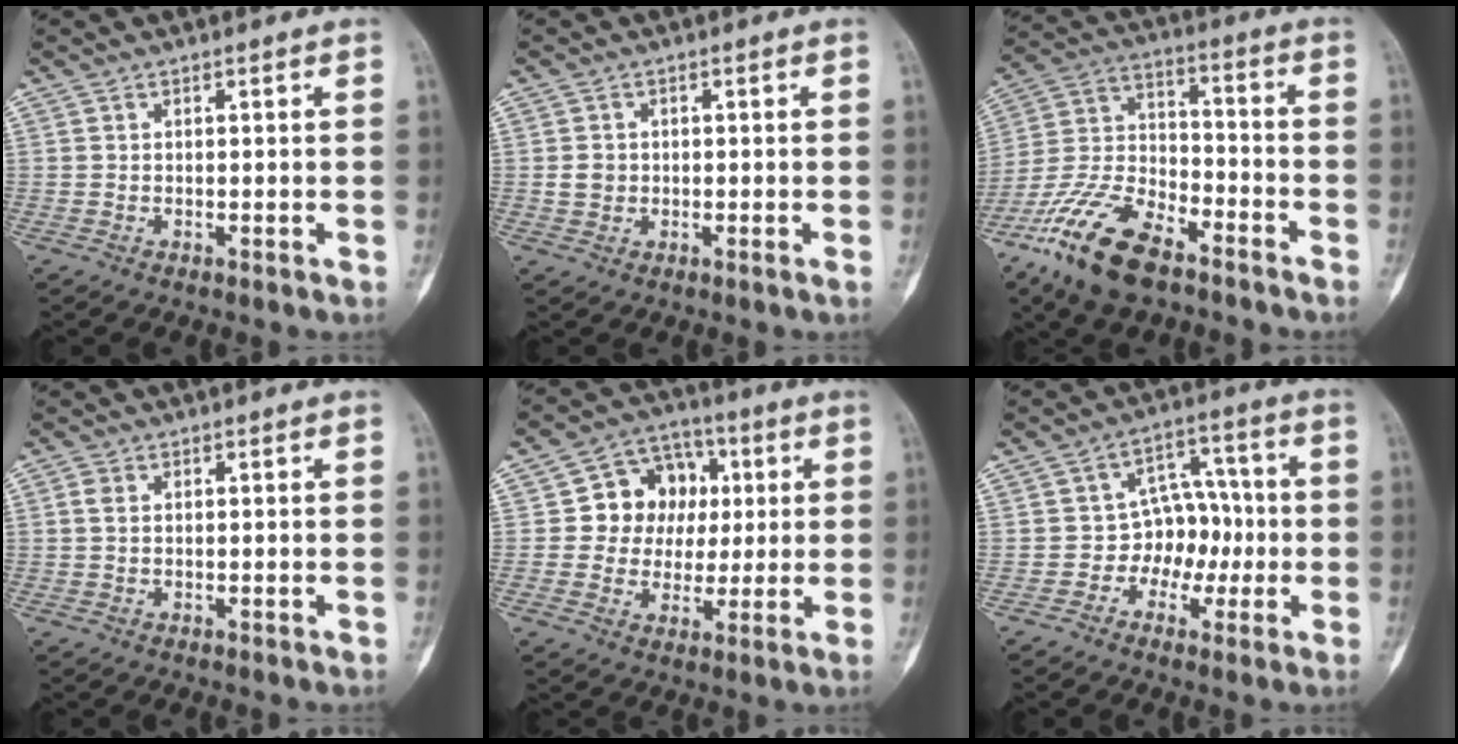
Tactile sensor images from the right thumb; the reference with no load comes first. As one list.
[{"total": 2.2, "force": [-0.1, 1.8, 1.3], "torque": [-0.017, 0.003, -0.001]}, {"total": 17.9, "force": [-11.6, 7.6, 11.3], "torque": [-0.227, 0.057, -0.219]}, {"total": 1.5, "force": [0.4, 1.1, 1.0], "torque": [-0.018, 0.003, 0.007]}, {"total": 11.6, "force": [1.8, 10.1, 5.3], "torque": [-0.024, 0.011, 0.026]}, {"total": 8.3, "force": [-1.6, 6.8, 4.5], "torque": [-0.014, 0.040, -0.036]}]